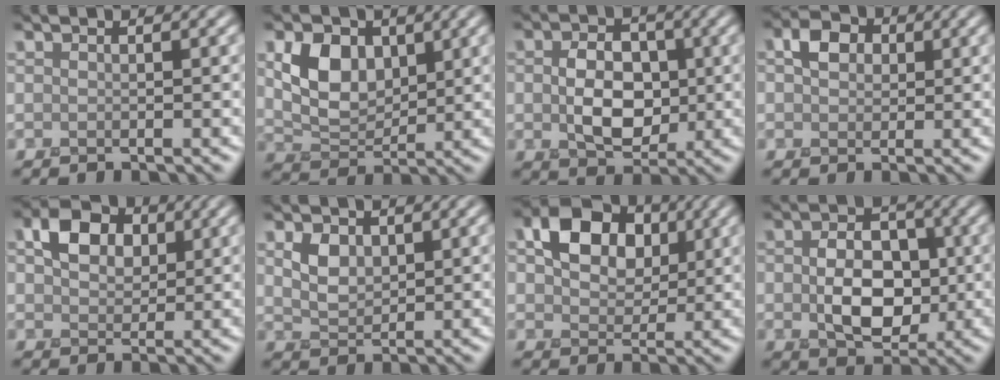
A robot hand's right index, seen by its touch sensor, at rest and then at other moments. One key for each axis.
{"total": 5.1, "fx": 1.3, "fy": 3.6, "fz": 3.4, "tx": -0.066, "ty": -0.009, "tz": 0.022}
{"total": 5.3, "fx": -0.4, "fy": 3.7, "fz": 3.7, "tx": -0.067, "ty": -0.011, "tz": -0.008}
{"total": 2.9, "fx": 0.5, "fy": 2.4, "fz": 1.5, "tx": -0.029, "ty": 0.003, "tz": -0.003}
{"total": 4.2, "fx": 1.1, "fy": 3.3, "fz": 2.4, "tx": -0.053, "ty": 0.003, "tz": 0.012}
{"total": 2.3, "fx": 0.7, "fy": 1.7, "fz": 1.4, "tx": -0.030, "ty": -0.007, "tz": 0.014}
{"total": 7.6, "fx": 2.0, "fy": 5.7, "fz": 4.7, "tx": -0.095, "ty": -0.005, "tz": 0.022}
{"total": 6.1, "fx": -0.7, "fy": 4.2, "fz": 4.4, "tx": -0.077, "ty": -0.013, "tz": -0.011}